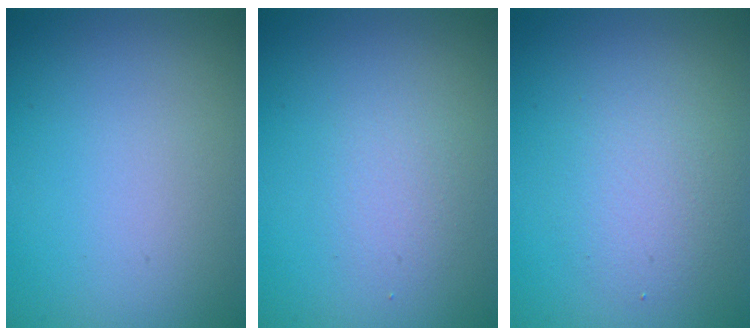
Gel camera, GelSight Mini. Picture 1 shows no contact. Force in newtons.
{"total": 1.6, "press": 1.6, "slide": 0.2}
{"total": 3.0, "press": 3.0, "slide": 0.2}